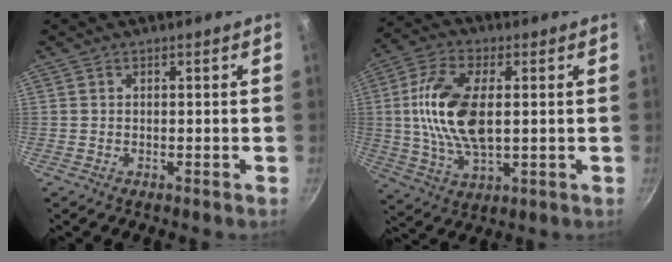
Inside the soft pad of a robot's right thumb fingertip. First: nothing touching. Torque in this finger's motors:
{"motor_torque": [1.87, 2.33, 1.84, -0.43, 0.46]}